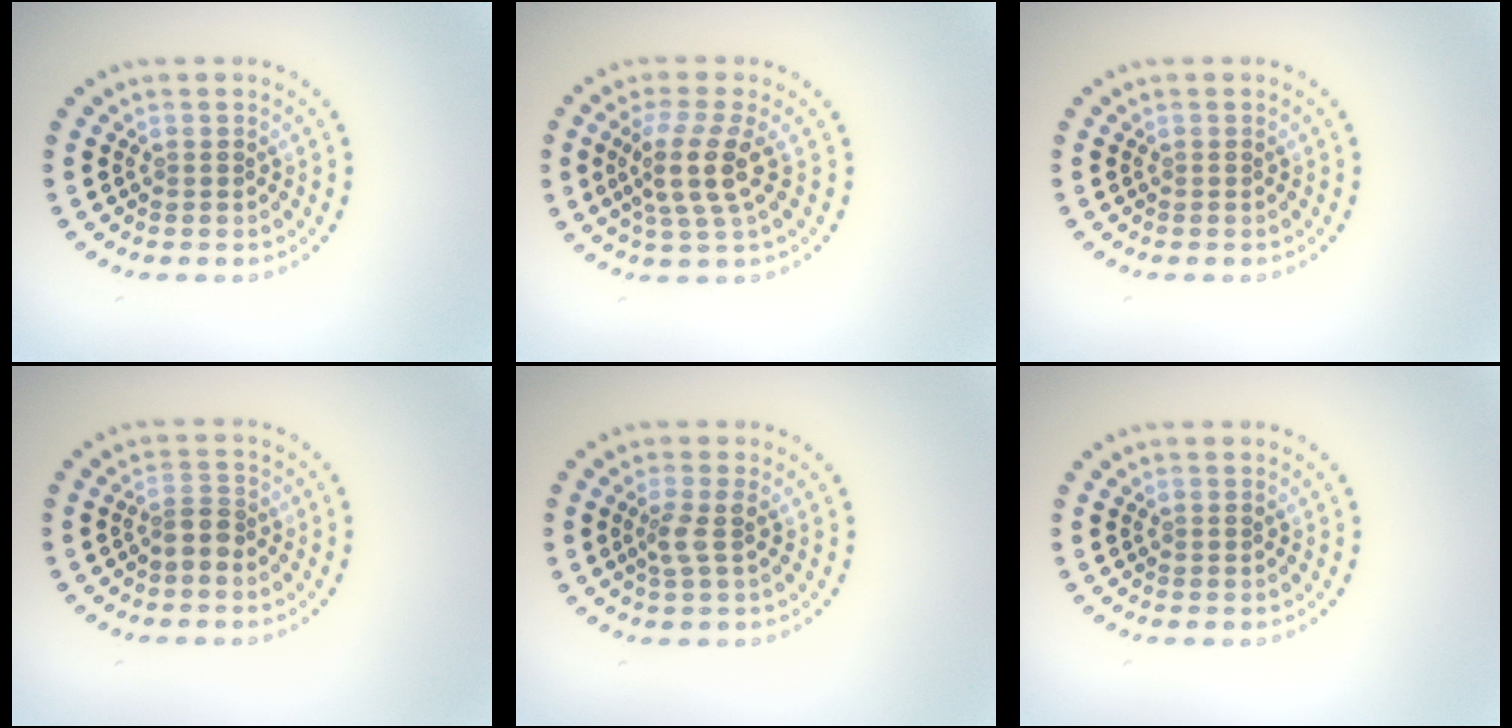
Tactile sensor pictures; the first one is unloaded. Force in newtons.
{"total": 3.7, "press": 3.0, "slide": 2.2}
{"total": 0.0}
{"total": 1.7, "press": 1.2, "slide": 1.1}
{"total": 1.7, "press": 1.4, "slide": 1.1}
{"total": 0.0}